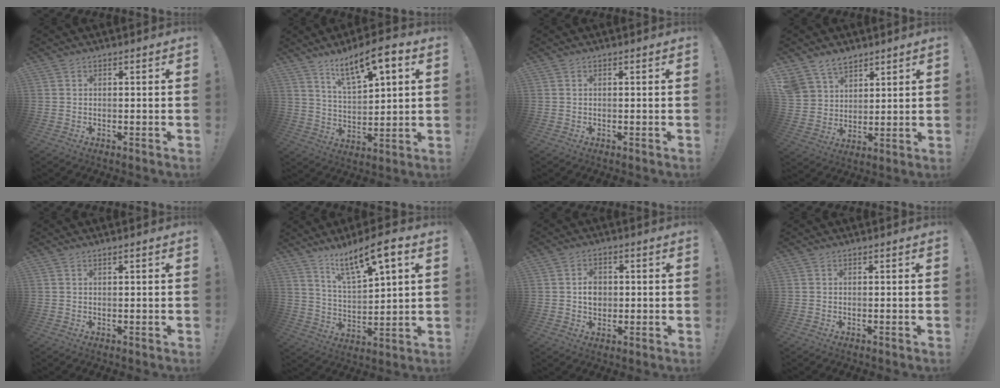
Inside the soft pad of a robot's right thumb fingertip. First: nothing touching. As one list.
[{"total": 12.0, "force": [7.4, 3.7, 8.7], "torque": [-0.144, -0.035, 0.121]}, {"total": 0.0}, {"total": 9.4, "force": [7.1, 6.0, 1.6], "torque": [-0.035, -0.048, 0.144]}, {"total": 0.6, "force": [0.4, -0.1, 0.5], "torque": [-0.012, 0.001, 0.007]}, {"total": 12.1, "force": [8.3, 2.6, 8.4], "torque": [-0.145, -0.049, 0.135]}, {"total": 5.5, "force": [0.2, 4.7, 2.8], "torque": [-0.019, -0.002, 0.000]}, {"total": 0.0}]